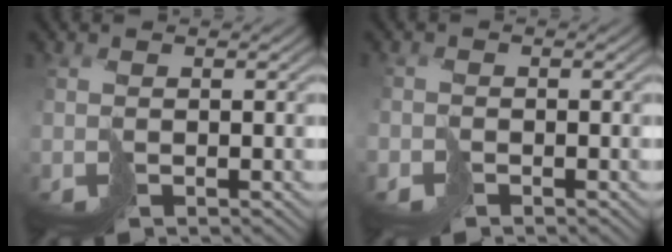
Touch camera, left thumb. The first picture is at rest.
{"total": 1.4, "force": [-1.2, 0.7, 0.1], "torque": [-0.003, -0.006, -0.028]}